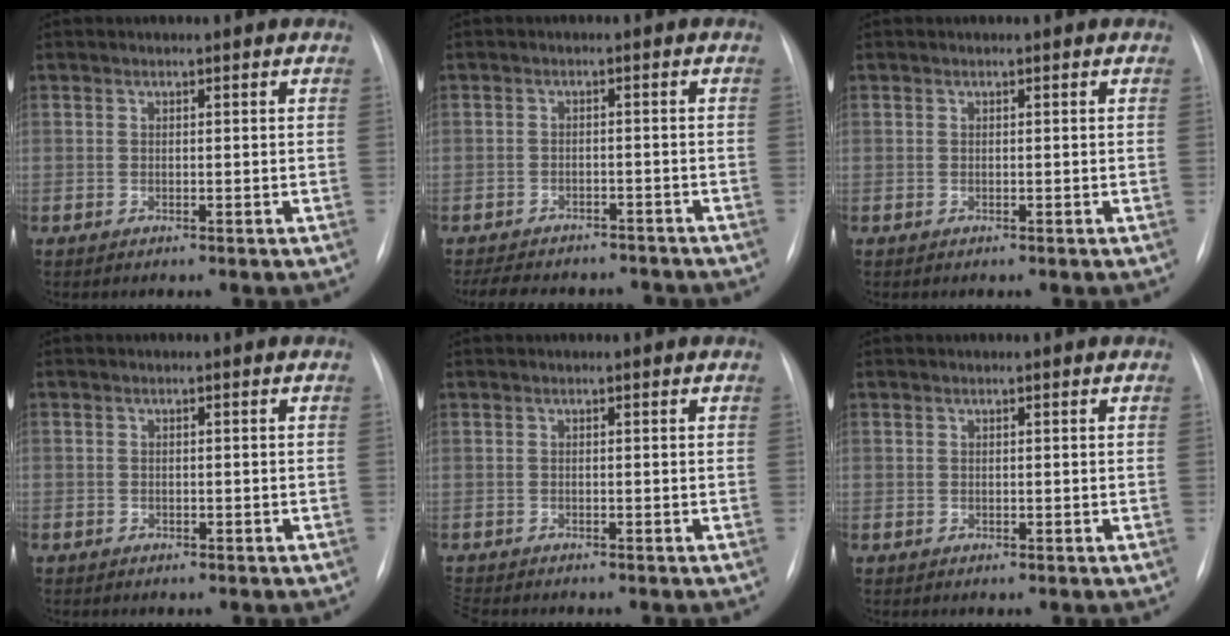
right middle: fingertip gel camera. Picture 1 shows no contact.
{"total": 12.2, "force": [-10.6, 4.9, 3.7], "torque": [-0.074, 0.007, -0.131]}
{"total": 0.0}
{"total": 1.1, "force": [-0.7, 0.8, 0.1], "torque": [-0.008, 0.003, -0.009]}
{"total": 1.9, "force": [-1.8, 0.5, 0.3], "torque": [-0.004, -0.007, -0.029]}
{"total": 0.0}